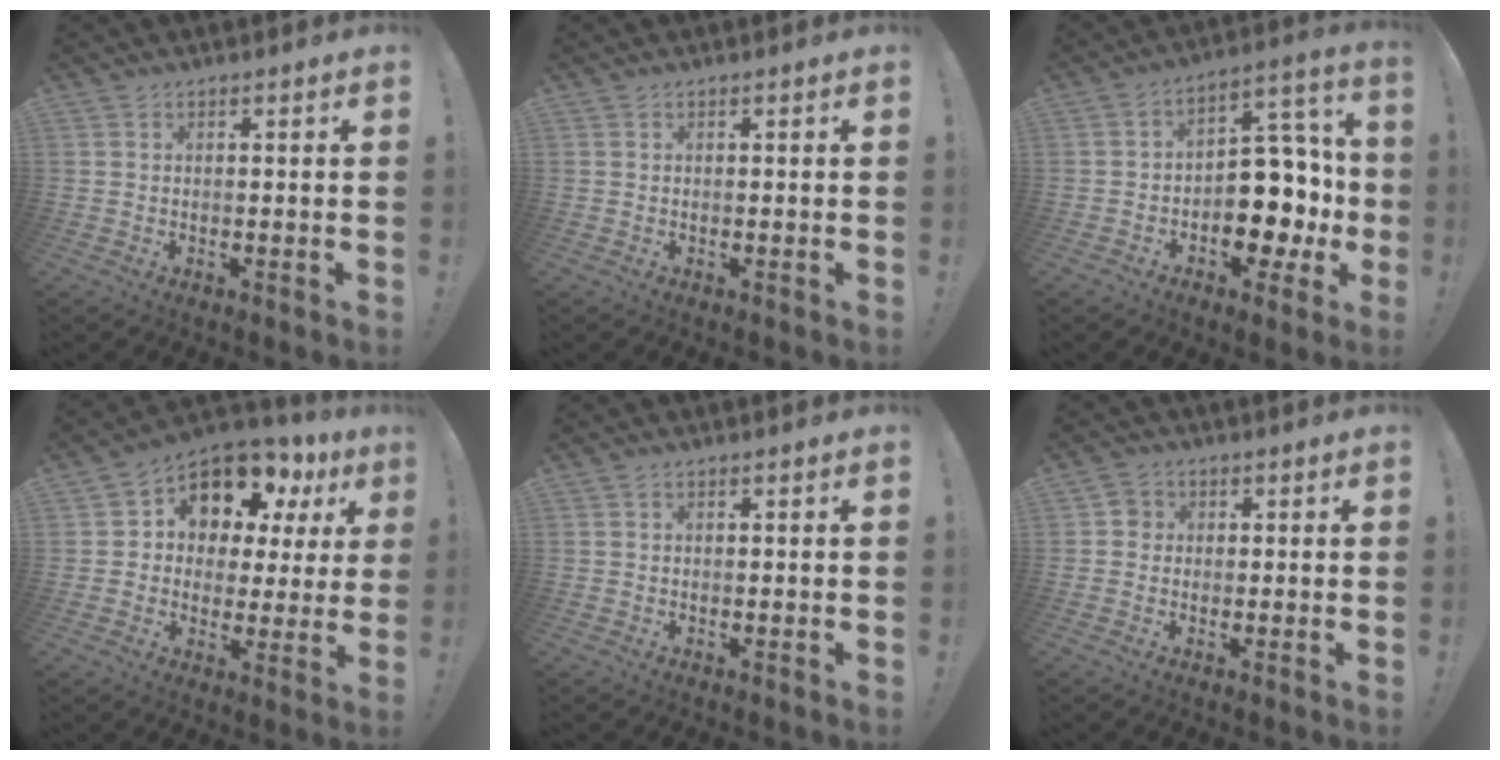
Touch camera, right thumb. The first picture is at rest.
{"total": 0.0}
{"total": 15.1, "force": [-5.2, 10.4, 9.6], "torque": [-0.088, 0.034, -0.072]}
{"total": 11.1, "force": [6.9, 6.8, 5.4], "torque": [-0.088, -0.059, 0.120]}
{"total": 0.0}
{"total": 2.7, "force": [-0.2, 2.6, 0.8], "torque": [-0.014, 0.010, -0.002]}